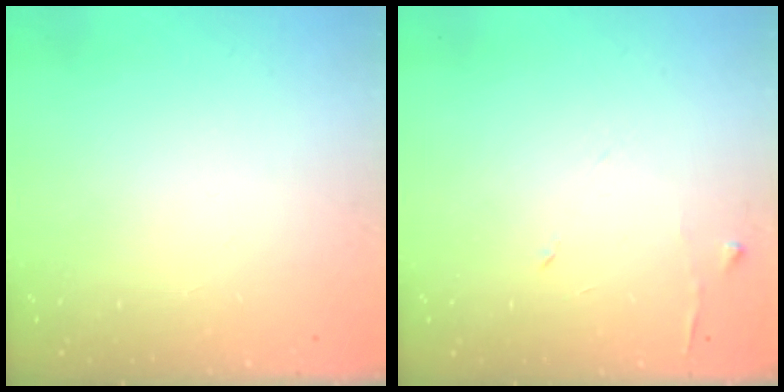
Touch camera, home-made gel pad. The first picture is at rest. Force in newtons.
{"total": 5.8, "press": 5.7, "slide": 0.6}